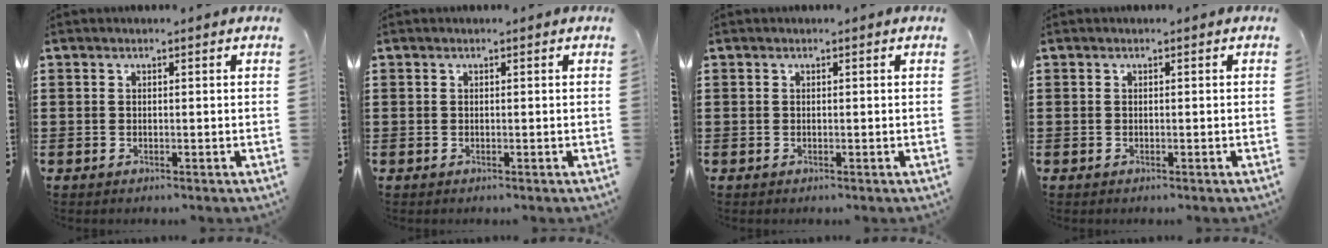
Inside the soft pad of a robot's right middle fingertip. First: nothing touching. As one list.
[{"total": 0.0}, {"total": 0.0}, {"total": 0.0}]